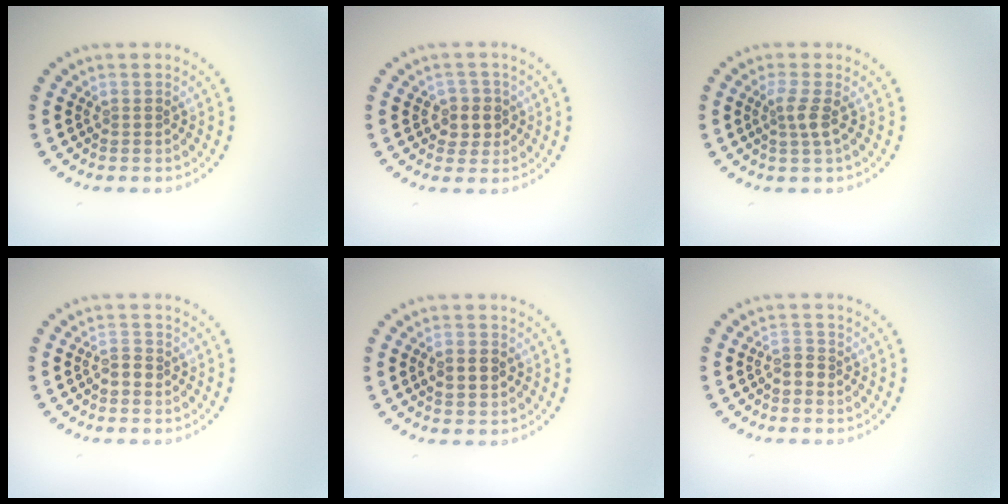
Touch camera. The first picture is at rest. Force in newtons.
{"total": 2.1, "press": 2.0, "slide": 0.8}
{"total": 1.9, "press": 1.4, "slide": 1.3}
{"total": 1.2, "press": 1.2, "slide": 0.4}
{"total": 2.2, "press": 2.1, "slide": 0.1}
{"total": 1.2, "press": 1.1, "slide": 0.5}